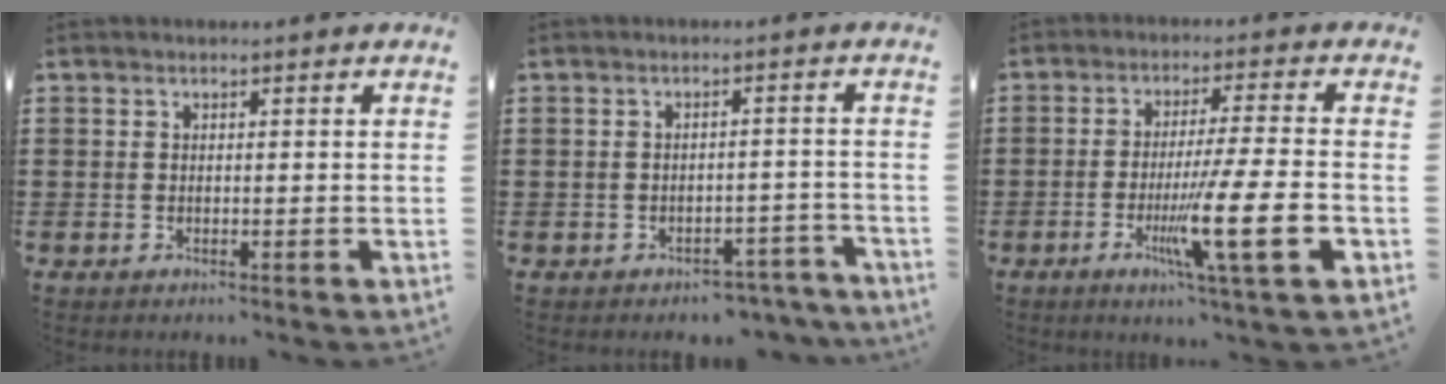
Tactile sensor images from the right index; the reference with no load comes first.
{"total": 2.6, "force": [-2.5, 0.6, 0.0], "torque": [-0.006, 0.003, -0.053]}
{"total": 12.0, "force": [-3.7, 0.6, 11.4], "torque": [-0.213, -0.017, -0.068]}